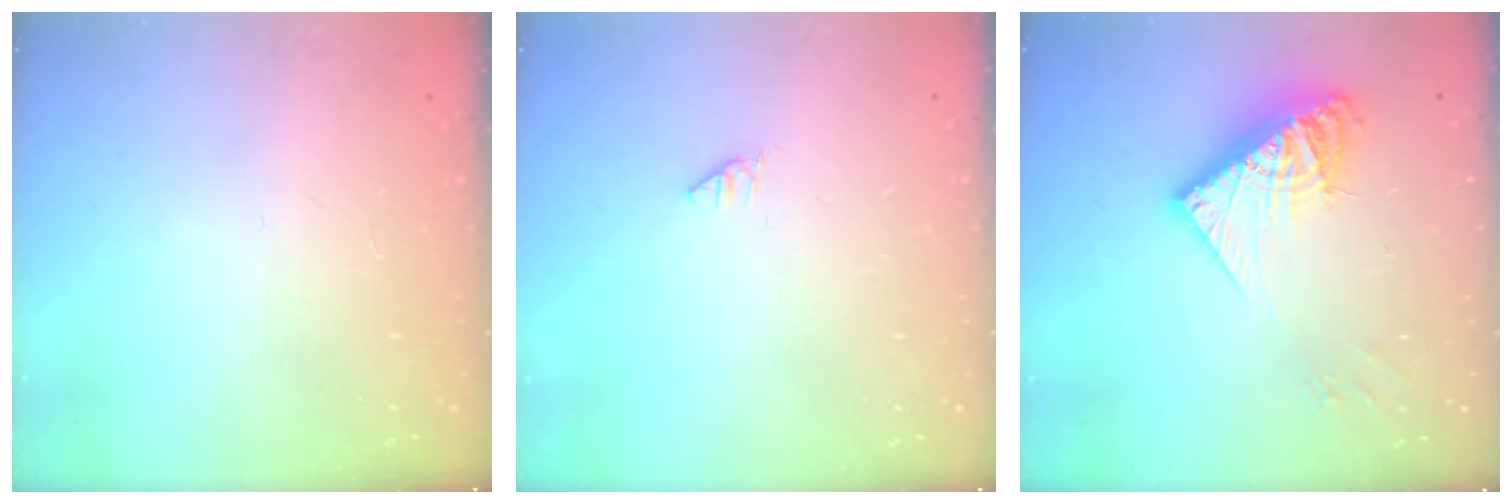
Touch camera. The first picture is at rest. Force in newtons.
{"total": 0.0}
{"total": 14.7, "press": 14.7, "slide": 1.3}